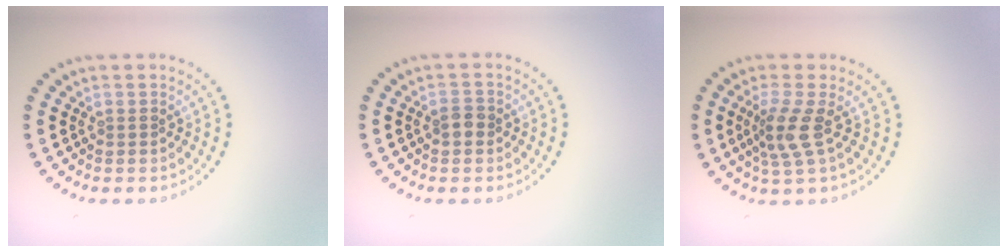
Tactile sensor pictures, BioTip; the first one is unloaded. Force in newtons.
{"total": 1.3, "press": 1.3, "slide": 0.2}
{"total": 2.9, "press": 2.3, "slide": 1.8}